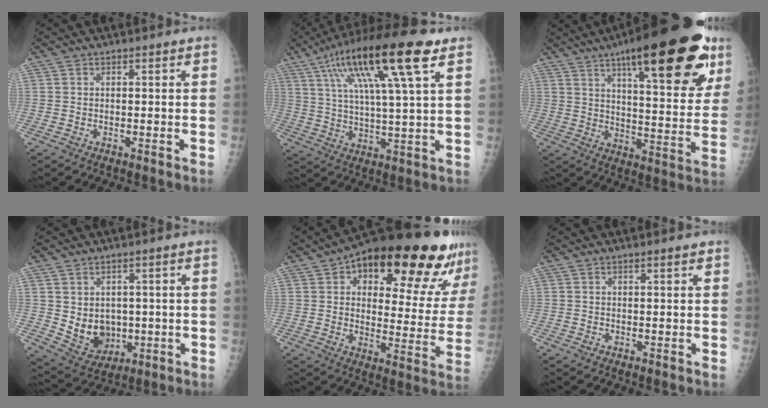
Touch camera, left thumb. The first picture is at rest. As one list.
[{"total": 19.9, "force": [9.3, 3.4, 17.3], "torque": [-0.305, -0.001, 0.154]}, {"total": 28.3, "force": [15.9, 8.0, 21.9], "torque": [-0.281, -0.038, 0.229]}, {"total": 8.0, "force": [0.0, 6.6, 4.6], "torque": [-0.044, -0.013, 0.028]}, {"total": 26.3, "force": [15.4, 9.7, 19.0], "torque": [-0.228, -0.034, 0.213]}, {"total": 1.0, "force": [0.6, 0.1, 0.8], "torque": [-0.010, -0.001, 0.009]}]